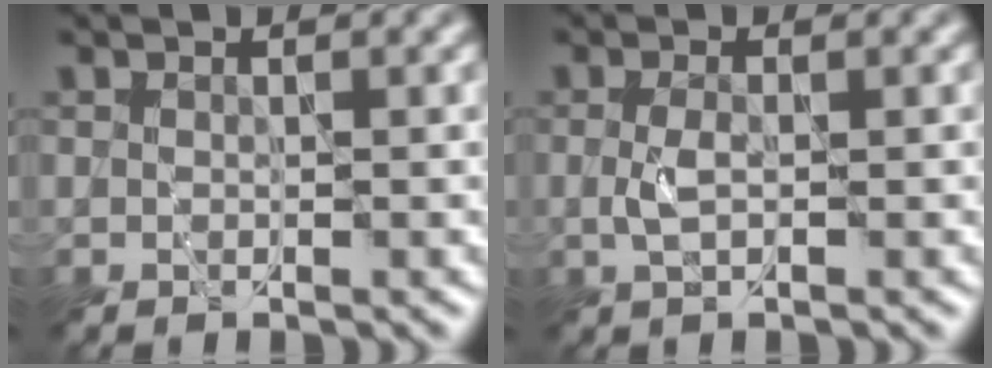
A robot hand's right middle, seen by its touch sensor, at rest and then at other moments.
{"total": 1.7, "force": [-0.1, 0.6, 1.5], "torque": [-0.037, 0.000, -0.003]}